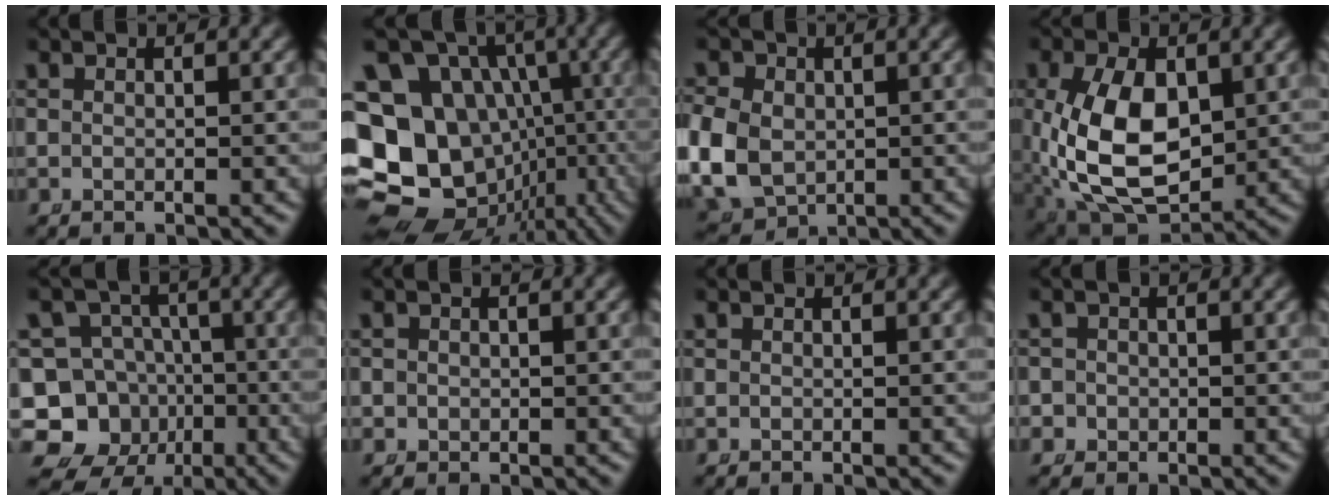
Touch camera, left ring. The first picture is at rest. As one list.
[{"total": 22.2, "force": [-4.3, 19.2, 10.4], "torque": [-0.254, -0.092, -0.057]}, {"total": 8.2, "force": [-1.4, 7.1, 3.8], "torque": [-0.112, -0.044, -0.006]}, {"total": 9.6, "force": [-0.8, 6.2, 7.2], "torque": [-0.164, -0.050, 0.014]}, {"total": 16.7, "force": [-5.1, 15.2, 4.8], "torque": [-0.146, -0.088, -0.077]}, {"total": 1.7, "force": [-0.1, 1.7, 0.4], "torque": [-0.016, -0.011, 0.001]}, {"total": 0.0}, {"total": 2.9, "force": [-0.7, 2.8, 0.4], "torque": [-0.021, -0.012, -0.013]}]